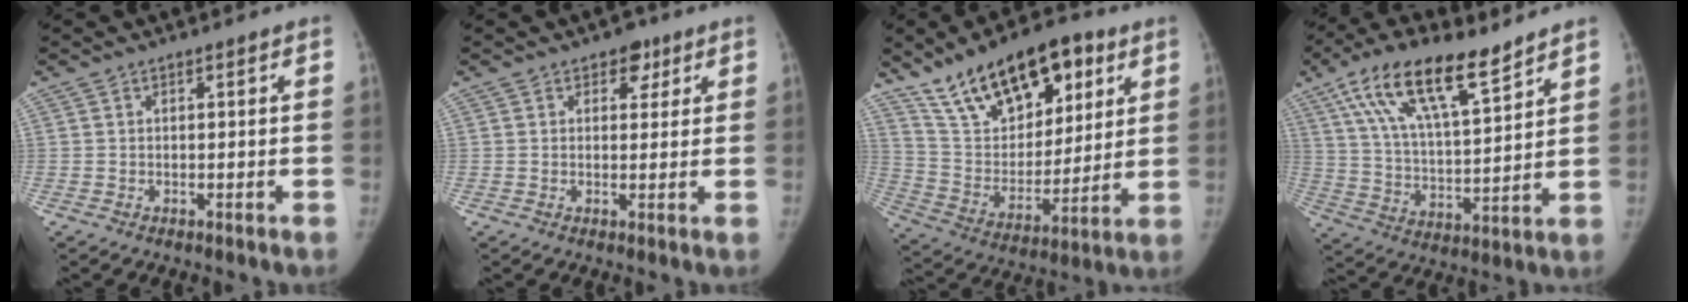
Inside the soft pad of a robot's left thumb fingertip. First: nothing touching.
{"total": 3.6, "force": [1.9, 2.5, 1.7], "torque": [0.005, -0.005, 0.022]}
{"total": 22.7, "force": [13.3, 11.6, 14.4], "torque": [-0.200, -0.035, 0.239]}
{"total": 18.4, "force": [11.2, 6.4, 13.1], "torque": [-0.216, -0.034, 0.210]}